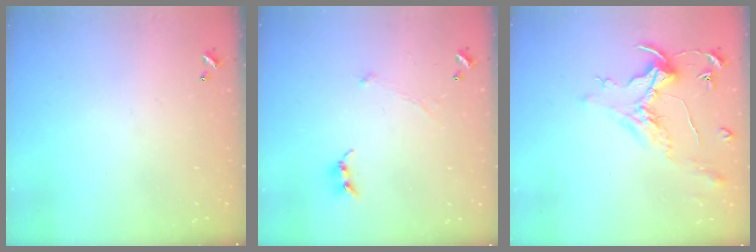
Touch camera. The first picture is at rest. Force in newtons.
{"total": 0.6, "press": 0.4, "slide": 0.4}
{"total": 1.6, "press": 1.4, "slide": 0.7}